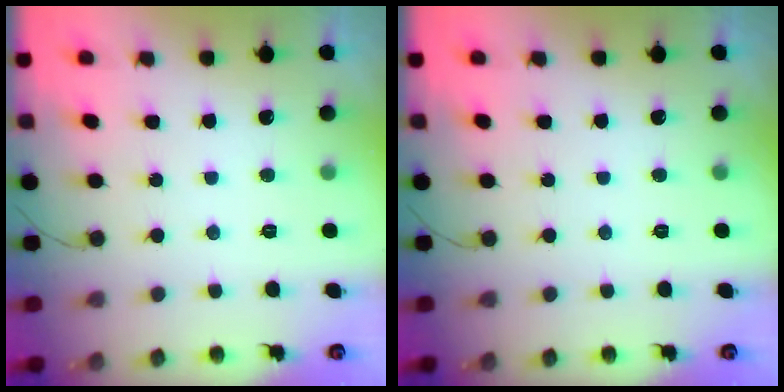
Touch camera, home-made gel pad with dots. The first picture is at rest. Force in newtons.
{"total": 0.0}